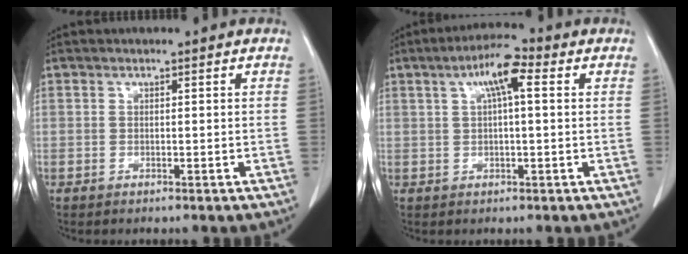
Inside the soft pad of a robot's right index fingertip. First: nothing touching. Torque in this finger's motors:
{"motor_torque": [0.52, 0.20, 0.13, 0.07]}